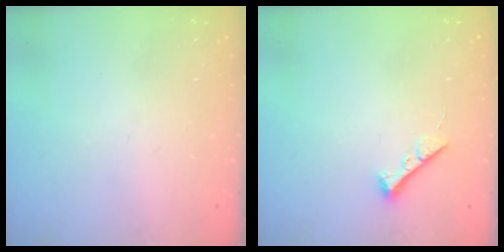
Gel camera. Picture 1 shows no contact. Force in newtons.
{"total": 5.4, "press": 5.4, "slide": 0.8}